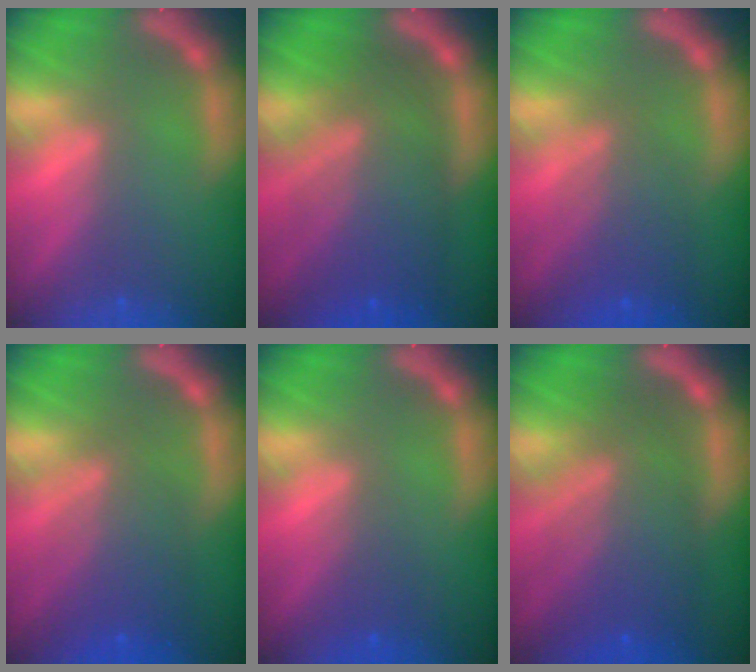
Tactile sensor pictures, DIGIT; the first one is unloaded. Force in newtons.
{"total": 9.5}
{"total": 5.0}
{"total": 6.0}
{"total": 2.0}
{"total": 8.5}